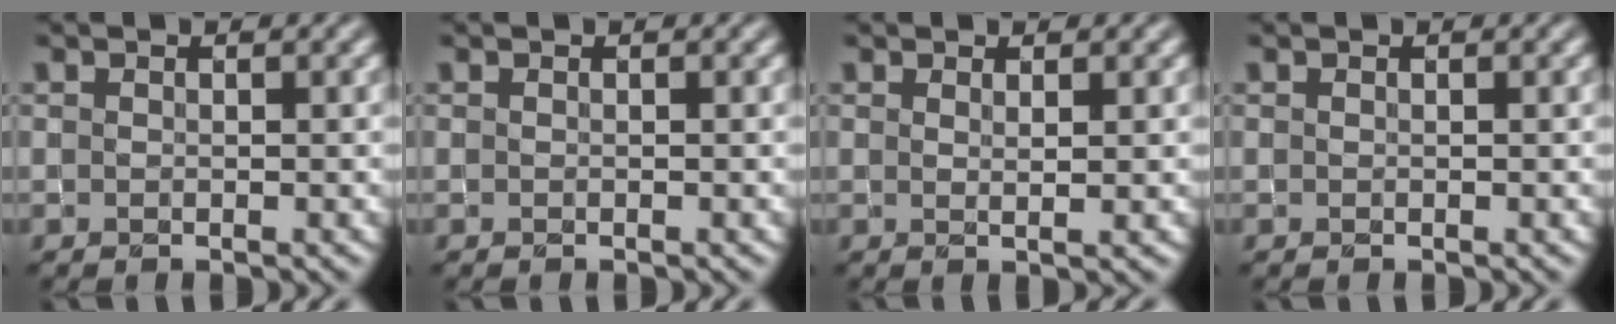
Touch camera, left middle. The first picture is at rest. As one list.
[{"total": 0.0}, {"total": 1.0, "force": [0.5, 0.2, 0.8], "torque": [-0.010, -0.001, 0.008]}, {"total": 0.0}]